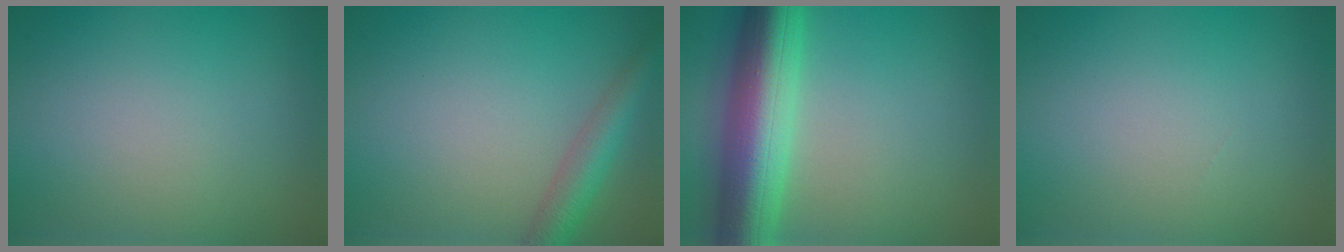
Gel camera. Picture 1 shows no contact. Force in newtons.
{"total": 3.5, "press": 3.5, "slide": 0.1}
{"total": 9.5, "press": 9.5, "slide": 0.2}
{"total": 0.0}